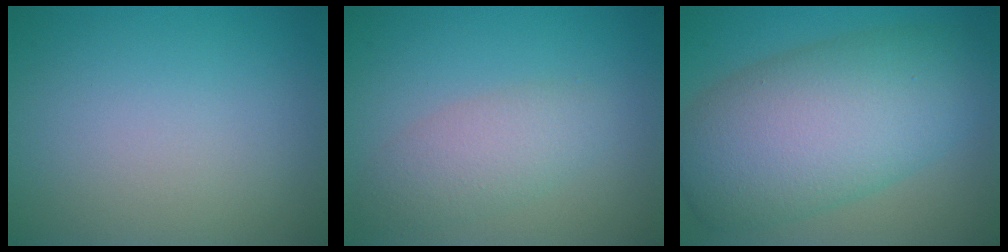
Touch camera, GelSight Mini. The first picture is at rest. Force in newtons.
{"total": 3.2, "press": 3.2, "slide": 0.3}
{"total": 11.1, "press": 11.1, "slide": 0.3}